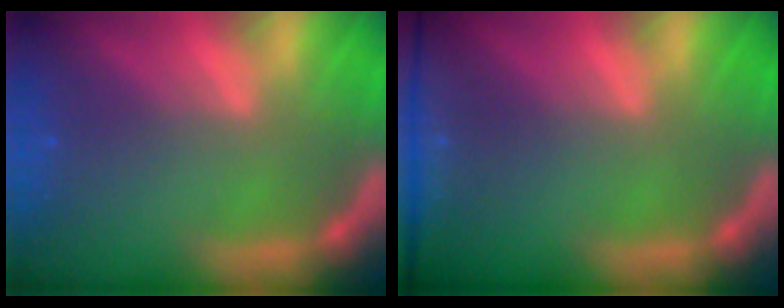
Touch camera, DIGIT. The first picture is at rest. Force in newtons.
{"total": 6.0}